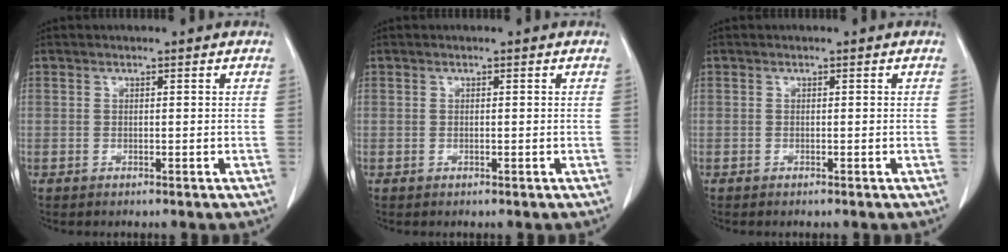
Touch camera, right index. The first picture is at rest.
{"total": 0.0}
{"total": 0.0}